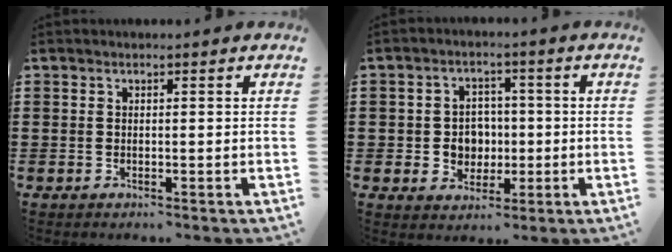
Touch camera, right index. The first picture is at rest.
{"total": 4.8, "force": [-0.3, 4.5, 1.8], "torque": [-0.042, 0.010, -0.009]}